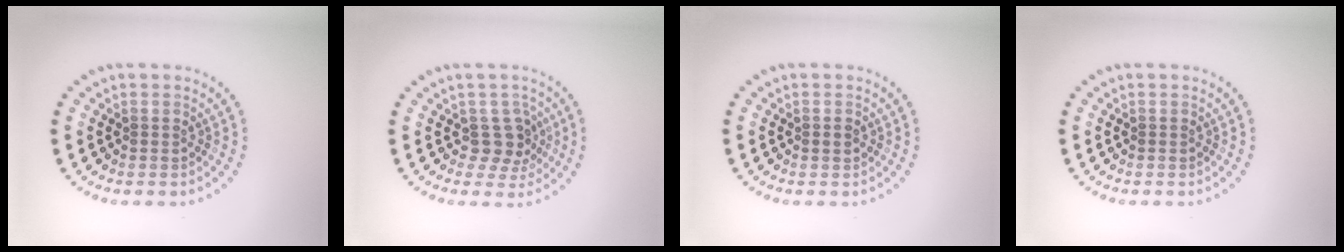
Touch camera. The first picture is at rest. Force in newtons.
{"total": 2.7, "press": 2.1, "slide": 1.6}
{"total": 1.0, "press": 1.0, "slide": 0.2}
{"total": 0.0}